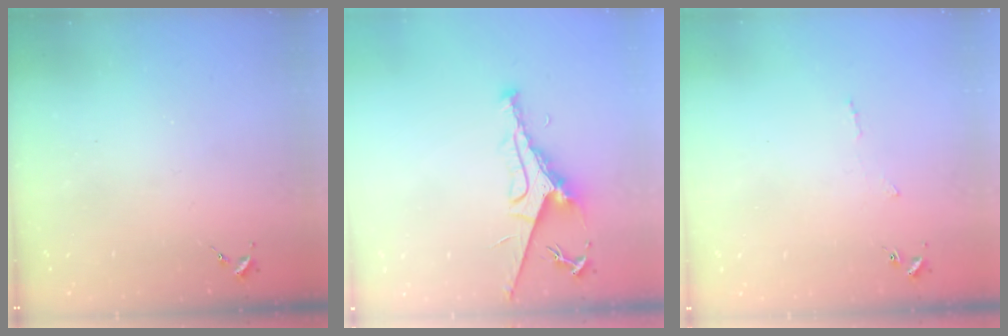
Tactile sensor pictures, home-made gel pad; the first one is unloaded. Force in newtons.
{"total": 8.7, "press": 8.7, "slide": 1.1}
{"total": 2.9, "press": 2.9, "slide": 0.5}